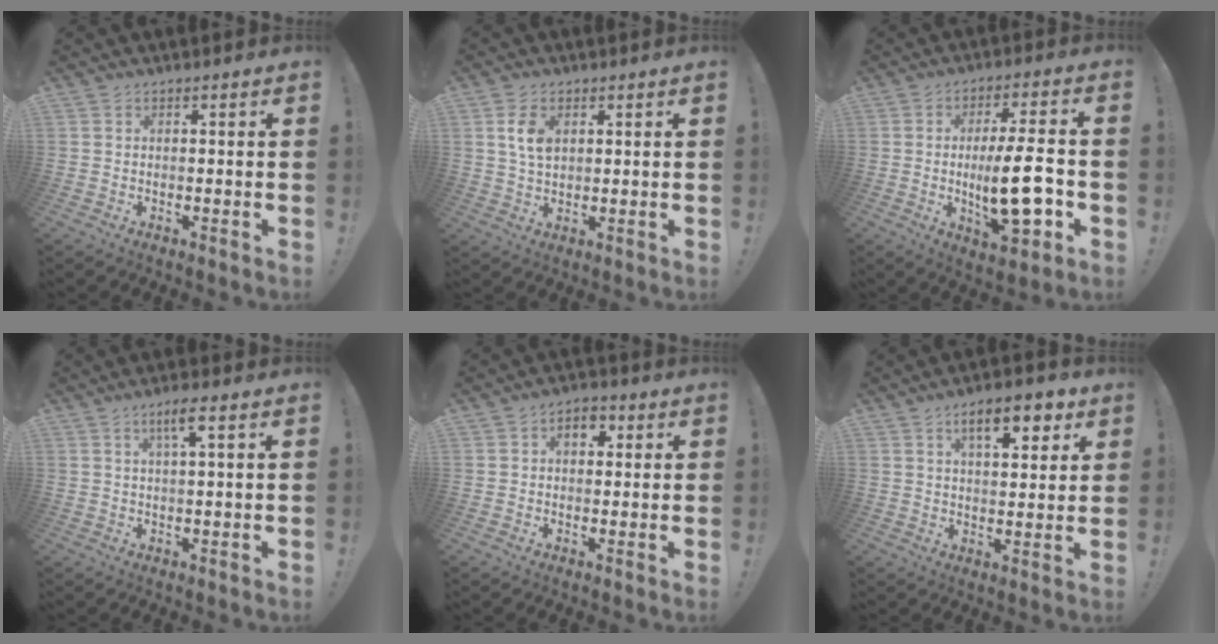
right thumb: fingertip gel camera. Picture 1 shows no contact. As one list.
[{"total": 6.4, "force": [2.0, 4.1, 4.4], "torque": [-0.073, -0.008, 0.034]}, {"total": 16.8, "force": [-2.6, 4.3, 16.0], "torque": [-0.258, -0.001, -0.044]}, {"total": 4.7, "force": [1.9, 0.2, 4.2], "torque": [-0.071, -0.002, 0.025]}, {"total": 5.2, "force": [1.4, 3.4, 3.7], "torque": [-0.051, 0.006, 0.021]}, {"total": 10.6, "force": [5.2, 4.0, 8.3], "torque": [-0.119, -0.012, 0.085]}]